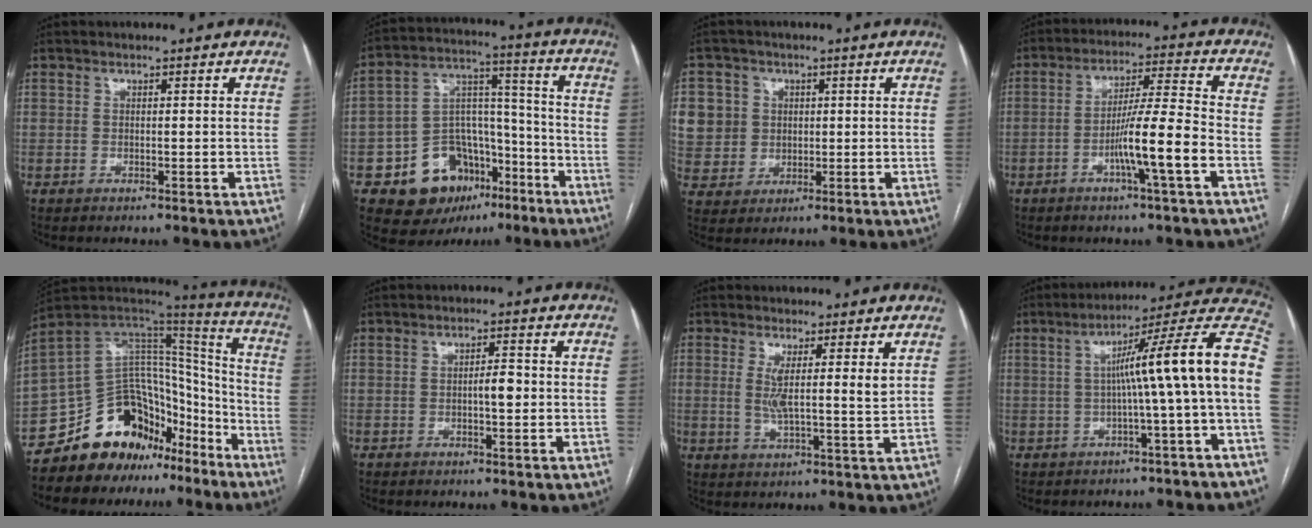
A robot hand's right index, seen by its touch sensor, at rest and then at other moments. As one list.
[{"total": 14.8, "force": [-8.0, 10.5, 6.7], "torque": [-0.097, 0.058, -0.117]}, {"total": 10.7, "force": [2.5, 10.2, 2.3], "torque": [-0.075, 0.033, 0.064]}, {"total": 9.5, "force": [-3.5, -0.6, 8.9], "torque": [-0.158, 0.005, -0.062]}, {"total": 18.2, "force": [-12.9, 11.0, 6.6], "torque": [-0.094, 0.100, -0.207]}, {"total": 2.5, "force": [-0.3, 0.6, 2.4], "torque": [-0.037, 0.004, -0.006]}, {"total": 5.3, "force": [2.1, 0.1, 4.9], "torque": [-0.088, -0.013, 0.037]}, {"total": 14.6, "force": [-0.8, -1.3, 14.5], "torque": [-0.191, 0.038, -0.021]}]